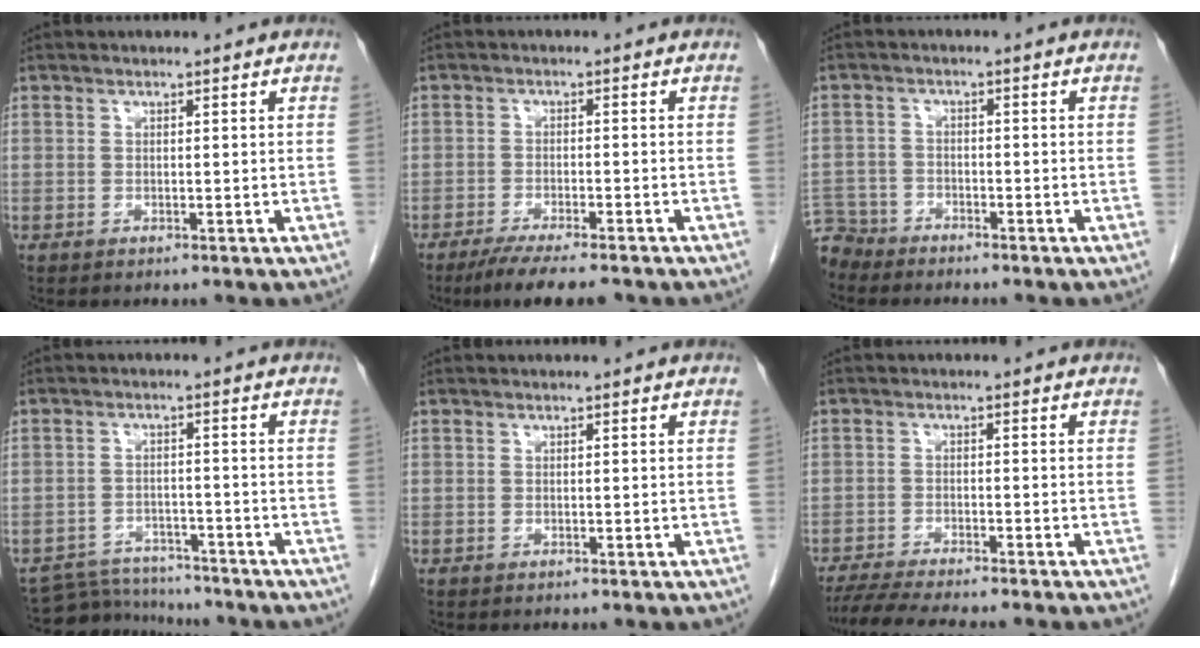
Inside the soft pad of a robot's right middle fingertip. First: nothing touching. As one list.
[{"total": 7.8, "force": [-6.3, 1.0, 4.6], "torque": [-0.071, -0.016, -0.097]}, {"total": 5.0, "force": [-4.7, 1.5, -0.7], "torque": [0.019, -0.007, -0.093]}, {"total": 7.3, "force": [-7.1, 1.6, 0.0], "torque": [0.001, 0.002, -0.116]}, {"total": 0.0}, {"total": 8.8, "force": [-7.8, 0.2, 4.1], "torque": [-0.061, -0.015, -0.123]}]